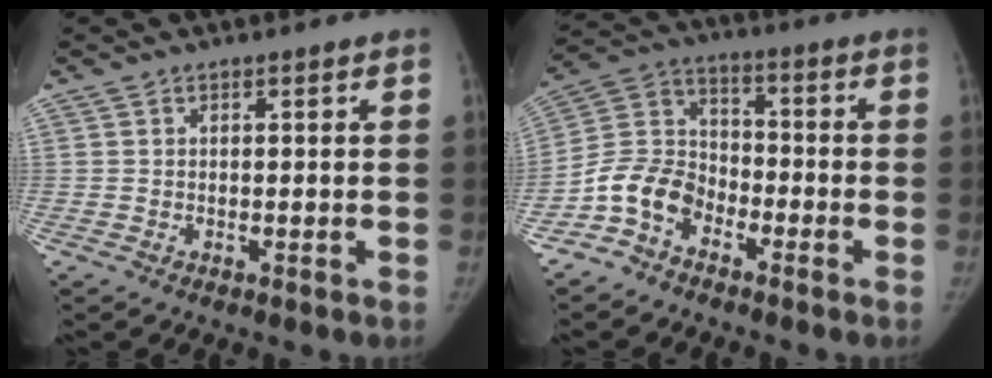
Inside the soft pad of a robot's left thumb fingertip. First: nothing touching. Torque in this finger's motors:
{"motor_torque": [-0.13, 3.12, -0.19, 0.38, 0.05]}